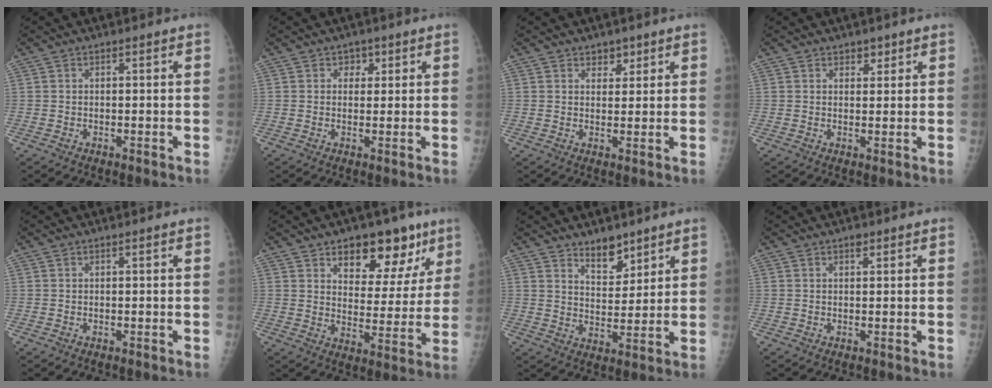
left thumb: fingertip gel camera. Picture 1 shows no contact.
{"total": 2.2, "force": [1.0, 1.9, 0.7], "torque": [0.013, -0.003, 0.009]}
{"total": 2.6, "force": [1.8, 1.7, 0.9], "torque": [0.008, -0.010, 0.025]}
{"total": 1.8, "force": [1.3, 1.1, 0.6], "torque": [0.008, -0.007, 0.017]}
{"total": 0.0}
{"total": 15.0, "force": [8.8, 8.2, 9.0], "torque": [-0.059, -0.042, 0.127]}
{"total": 6.6, "force": [5.0, 3.2, 3.0], "torque": [-0.022, -0.040, 0.087]}
{"total": 1.1, "force": [0.7, 0.6, 0.6], "torque": [-0.003, -0.003, 0.009]}